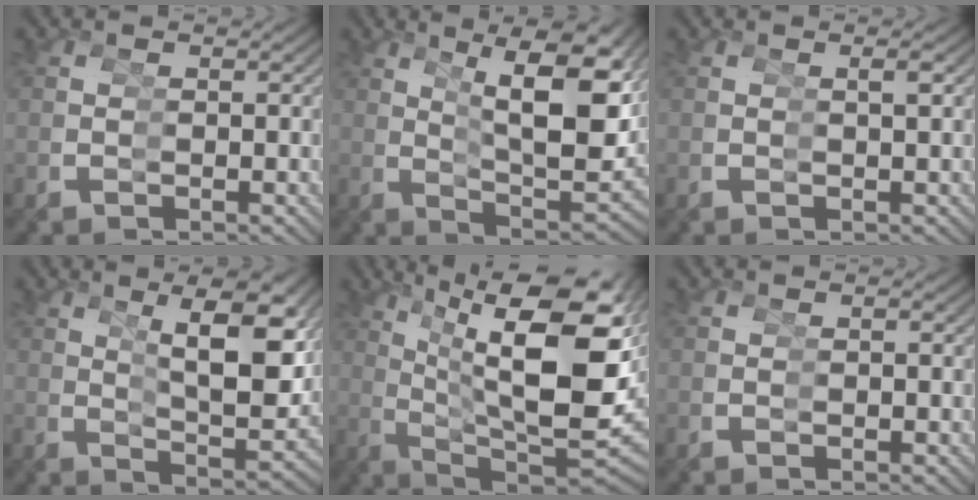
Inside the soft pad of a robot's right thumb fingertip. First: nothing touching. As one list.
[{"total": 11.7, "force": [2.2, 5.1, 10.3], "torque": [-0.151, -0.022, 0.050]}, {"total": 0.8, "force": [0.2, -0.2, 0.7], "torque": [-0.004, 0.006, 0.003]}, {"total": 8.8, "force": [1.8, 3.4, 8.0], "torque": [-0.116, -0.009, 0.033]}, {"total": 17.3, "force": [1.6, 10.0, 14.0], "torque": [-0.236, -0.061, 0.056]}, {"total": 0.0}]